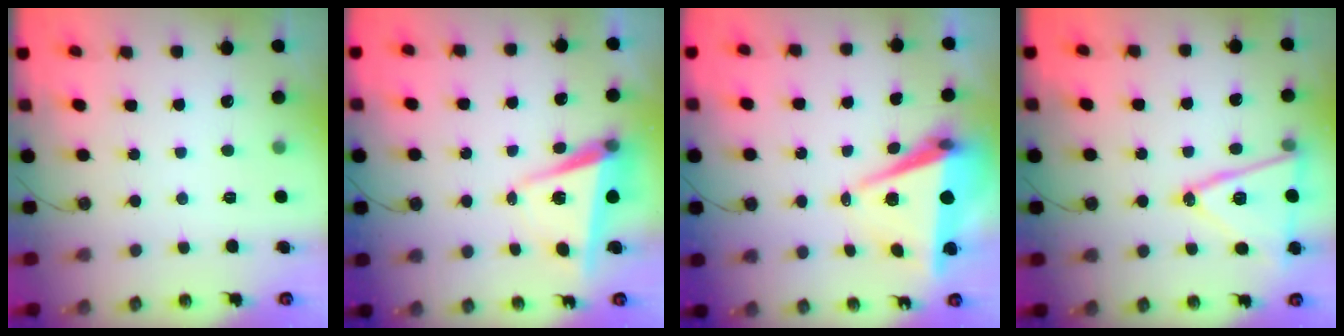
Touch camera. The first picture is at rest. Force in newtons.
{"total": 6.3, "press": 5.0, "slide": 3.8}
{"total": 7.8, "press": 6.6, "slide": 4.1}
{"total": 15.6, "press": 15.1, "slide": 3.8}